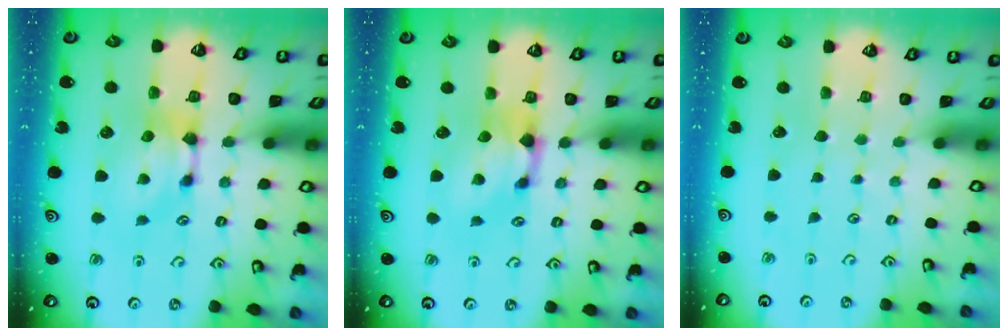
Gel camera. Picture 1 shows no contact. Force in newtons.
{"total": 0.9, "press": 0.2, "slide": 0.9}
{"total": 7.2, "press": 7.1, "slide": 0.6}